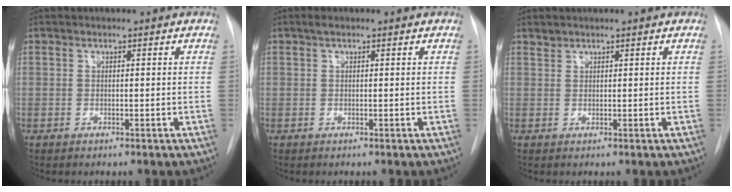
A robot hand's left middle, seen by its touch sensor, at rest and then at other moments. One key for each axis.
{"total": 0.8, "fx": 0.6, "fy": 0.3, "fz": 0.5, "tx": -0.013, "ty": 0.010, "tz": 0.009}
{"total": 0.8, "fx": 0.8, "fy": 0.2, "fz": -0.1, "tx": 0.000, "ty": 0.002, "tz": 0.015}